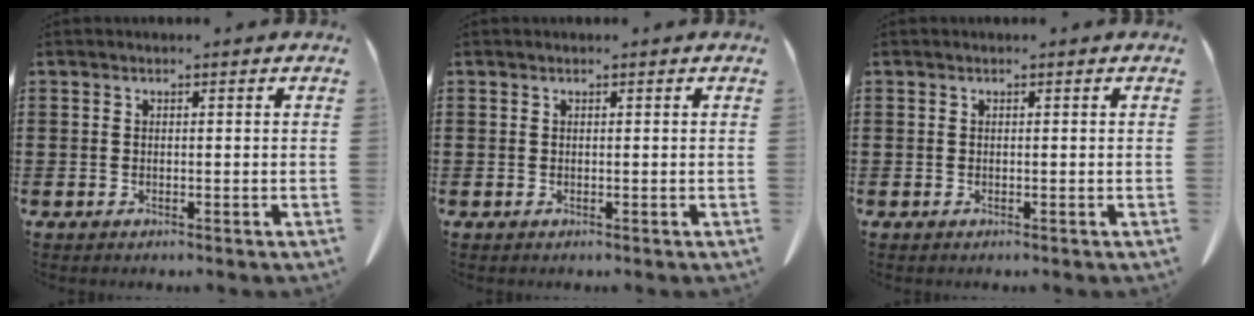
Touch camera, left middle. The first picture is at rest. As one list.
[{"total": 0.0}, {"total": 0.0}]